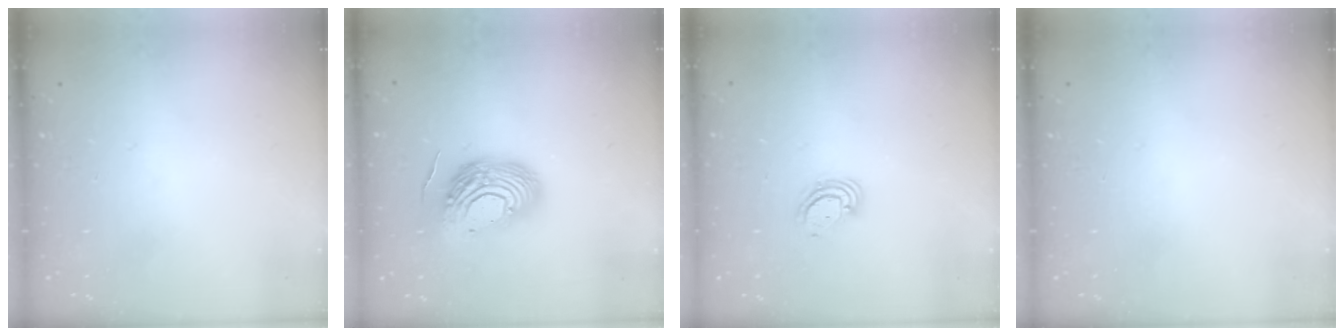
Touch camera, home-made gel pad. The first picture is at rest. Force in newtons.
{"total": 13.9, "press": 13.8, "slide": 1.6}
{"total": 3.6, "press": 3.6, "slide": 0.3}
{"total": 0.0}